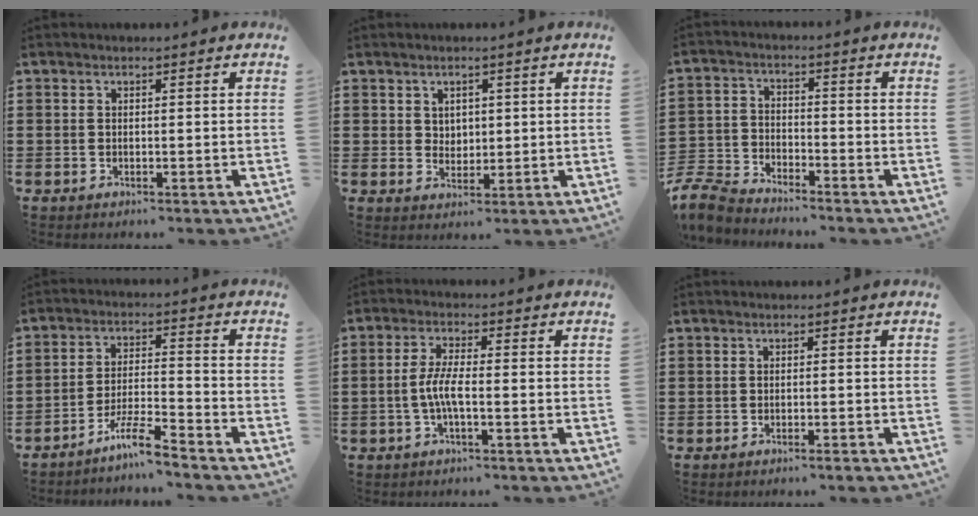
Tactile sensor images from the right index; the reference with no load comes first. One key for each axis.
{"total": 2.5, "fx": 1.3, "fy": 2.1, "fz": 0.4, "tx": -0.007, "ty": 0.007, "tz": 0.023}
{"total": 5.8, "fx": -5.6, "fy": 1.0, "fz": 0.9, "tx": -0.047, "ty": -0.001, "tz": -0.120}
{"total": 6.3, "fx": -5.4, "fy": 0.3, "fz": 3.4, "tx": -0.077, "ty": -0.004, "tz": -0.105}
{"total": 4.5, "fx": -1.3, "fy": 0.9, "fz": 4.3, "tx": -0.104, "ty": -0.006, "tz": -0.034}
{"total": 0.8, "fx": -0.6, "fy": -0.1, "fz": 0.4, "tx": -0.008, "ty": -0.002, "tz": -0.013}